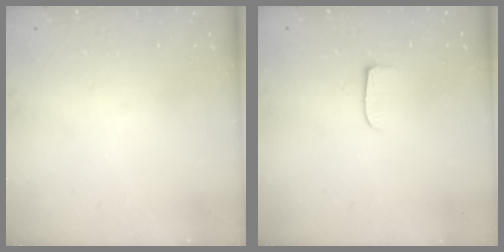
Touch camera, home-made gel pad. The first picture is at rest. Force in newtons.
{"total": 5.6, "press": 5.5, "slide": 0.7}